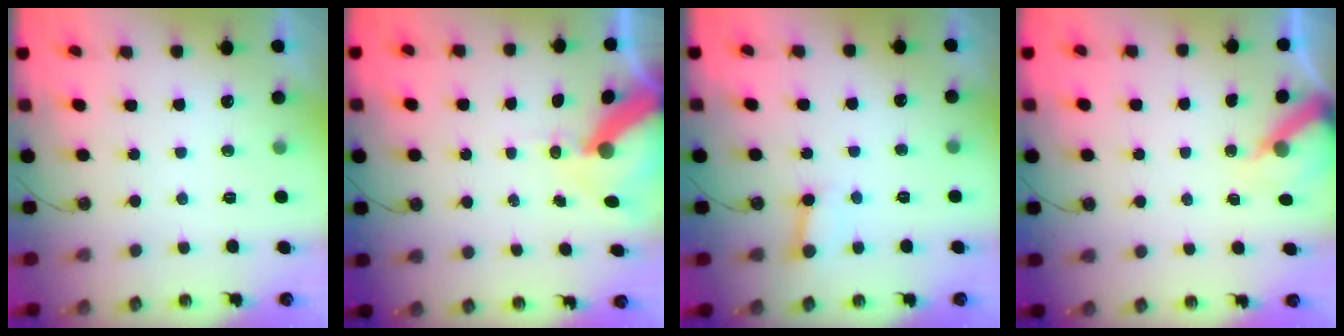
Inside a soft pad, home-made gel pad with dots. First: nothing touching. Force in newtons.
{"total": 11.1, "press": 11.1, "slide": 1.4}
{"total": 2.7, "press": 2.7, "slide": 0.2}
{"total": 6.7, "press": 6.6, "slide": 0.6}